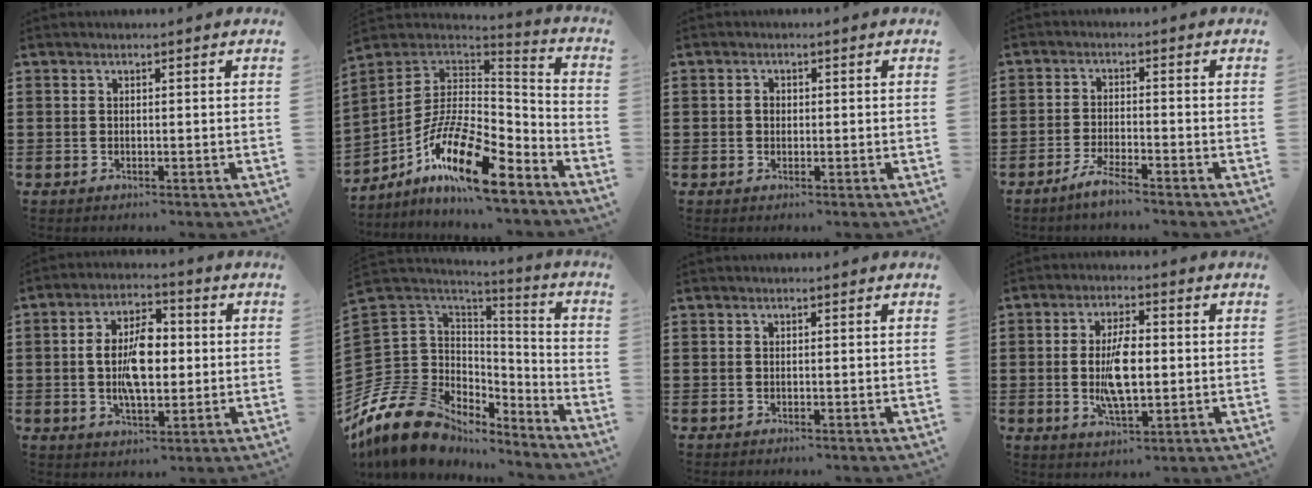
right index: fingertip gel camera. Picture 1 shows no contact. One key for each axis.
{"total": 15.8, "fx": -9.1, "fy": 5.0, "fz": 11.9, "tx": -0.224, "ty": 0.015, "tz": -0.167}
{"total": 1.4, "fx": -0.1, "fy": 1.0, "fz": 1.0, "tx": -0.022, "ty": 0.006, "tz": -0.002}
{"total": 3.4, "fx": -3.0, "fy": -0.1, "fz": 1.7, "tx": -0.037, "ty": -0.001, "tz": -0.057}
{"total": 8.9, "fx": 0.0, "fy": 4.5, "fz": 7.6, "tx": -0.149, "ty": 0.008, "tz": -0.006}
{"total": 14.0, "fx": -8.8, "fy": 9.5, "fz": 5.2, "tx": -0.155, "ty": 0.012, "tz": -0.164}
{"total": 0.0}
{"total": 8.1, "fx": -0.4, "fy": 3.3, "fz": 7.4, "tx": -0.152, "ty": 0.000, "tz": -0.012}